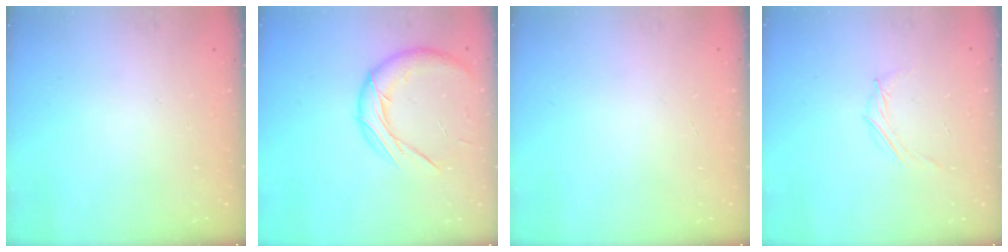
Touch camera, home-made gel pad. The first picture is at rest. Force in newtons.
{"total": 13.3, "press": 13.1, "slide": 1.9}
{"total": 0.0}
{"total": 3.7, "press": 3.4, "slide": 1.3}